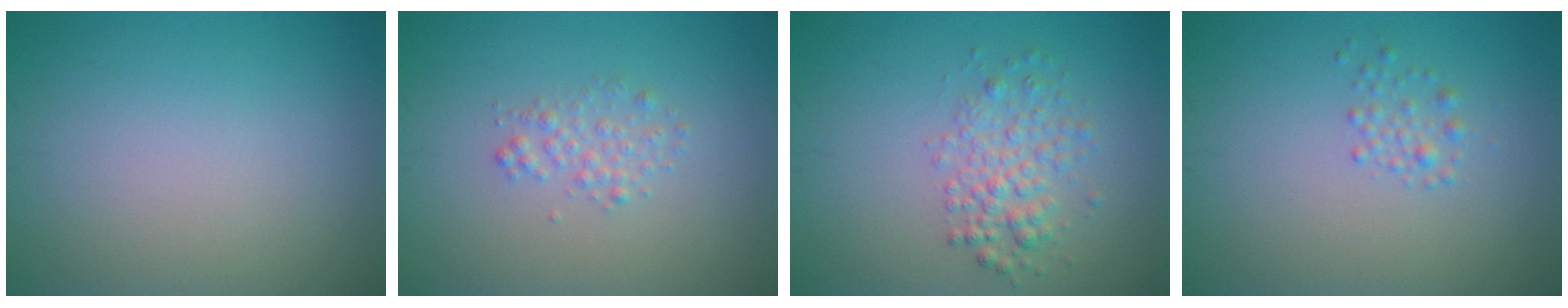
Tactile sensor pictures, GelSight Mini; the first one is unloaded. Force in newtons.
{"total": 1.5, "press": 1.5, "slide": 0.0}
{"total": 2.8, "press": 2.8, "slide": 0.1}
{"total": 1.2, "press": 1.2, "slide": 0.0}